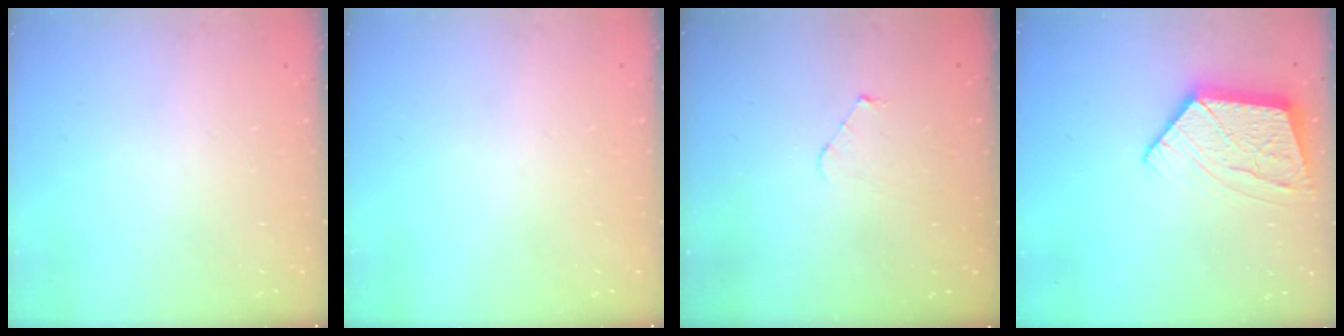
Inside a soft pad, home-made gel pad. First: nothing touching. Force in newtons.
{"total": 0.0}
{"total": 3.8, "press": 3.8, "slide": 0.4}
{"total": 13.0, "press": 12.9, "slide": 1.0}